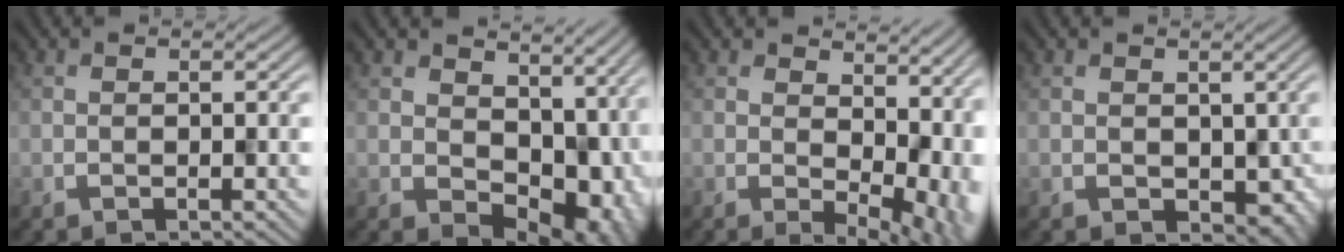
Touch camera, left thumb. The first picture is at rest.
{"total": 9.8, "force": [1.6, 7.2, 6.5], "torque": [-0.078, -0.035, 0.042]}
{"total": 11.8, "force": [0.7, 7.2, 9.3], "torque": [-0.102, -0.029, 0.045]}
{"total": 3.4, "force": [-0.8, 2.9, 1.8], "torque": [-0.023, -0.017, 0.005]}